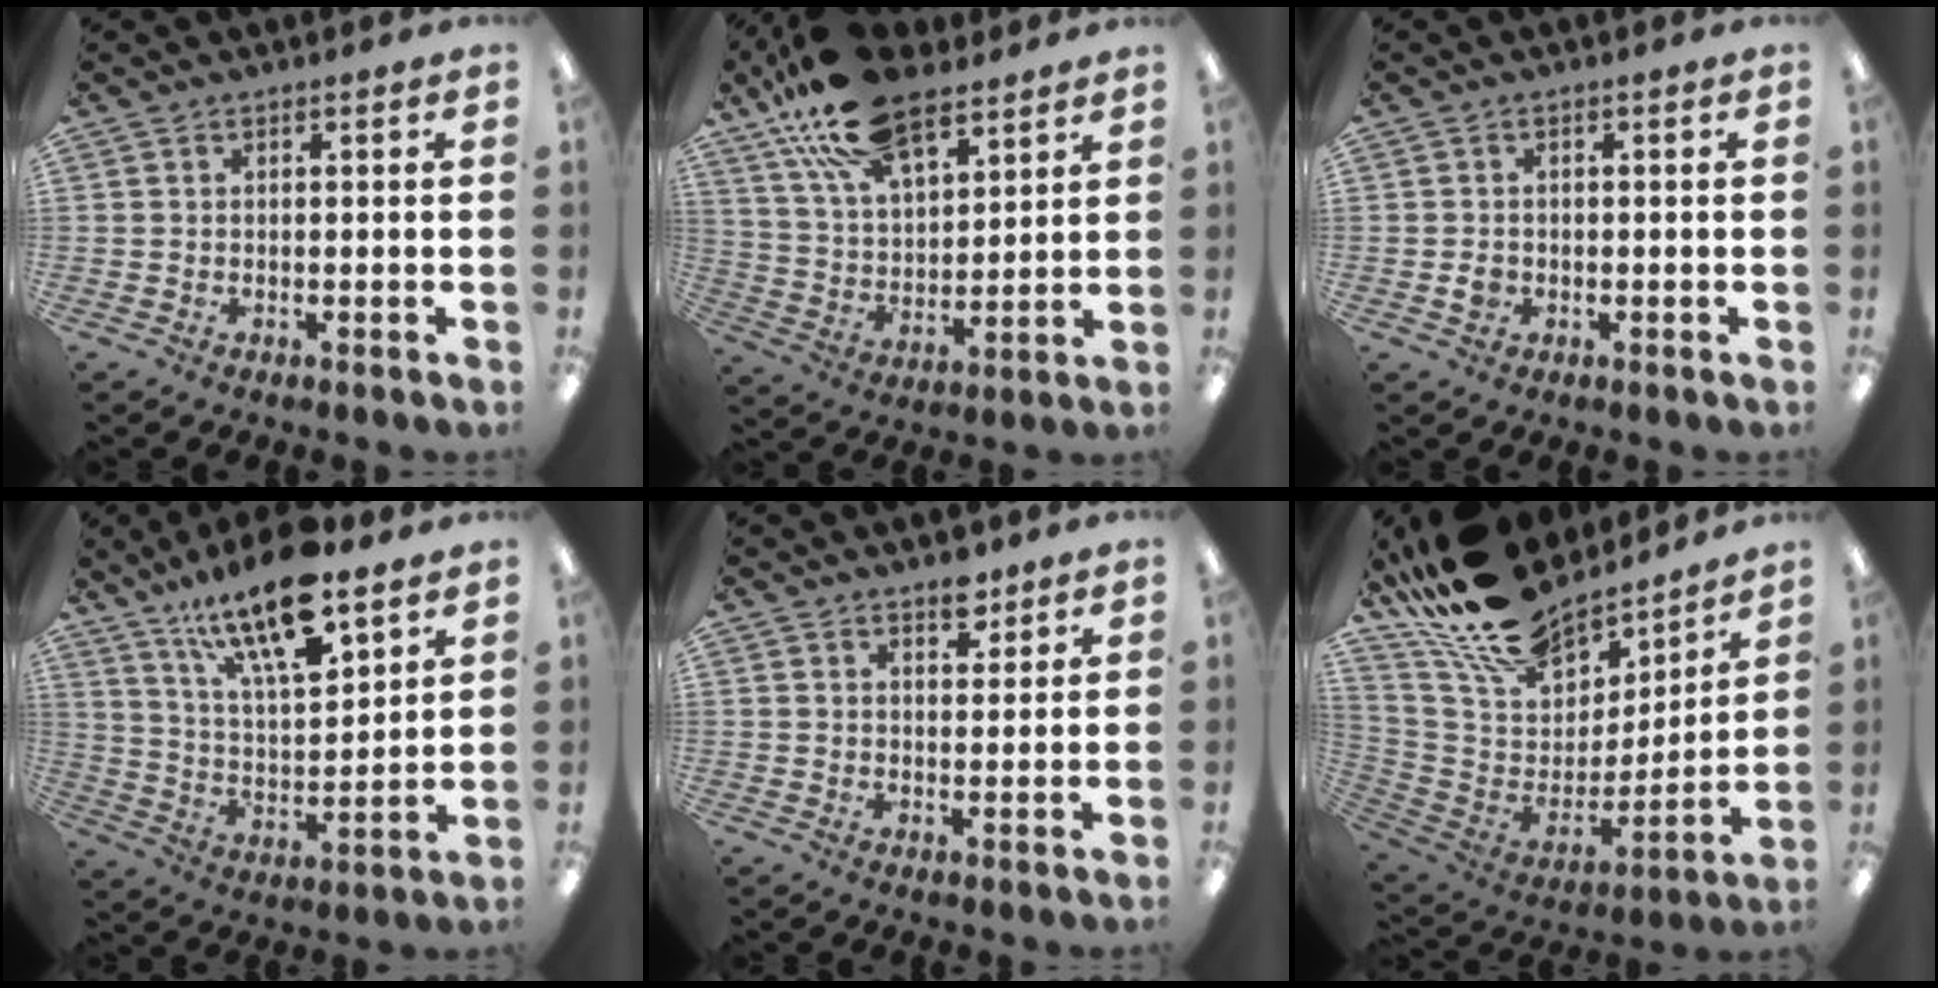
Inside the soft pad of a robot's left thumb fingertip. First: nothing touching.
{"total": 19.9, "force": [13.5, 9.6, 11.0], "torque": [-0.209, -0.056, 0.245]}
{"total": 1.9, "force": [-0.3, 1.7, 1.0], "torque": [-0.017, 0.003, -0.005]}
{"total": 18.5, "force": [13.1, 5.9, 11.8], "torque": [-0.204, -0.070, 0.219]}
{"total": 4.3, "force": [3.6, 2.1, 1.3], "torque": [0.008, -0.027, 0.058]}
{"total": 23.1, "force": [18.8, 10.1, 8.8], "torque": [-0.182, -0.122, 0.347]}